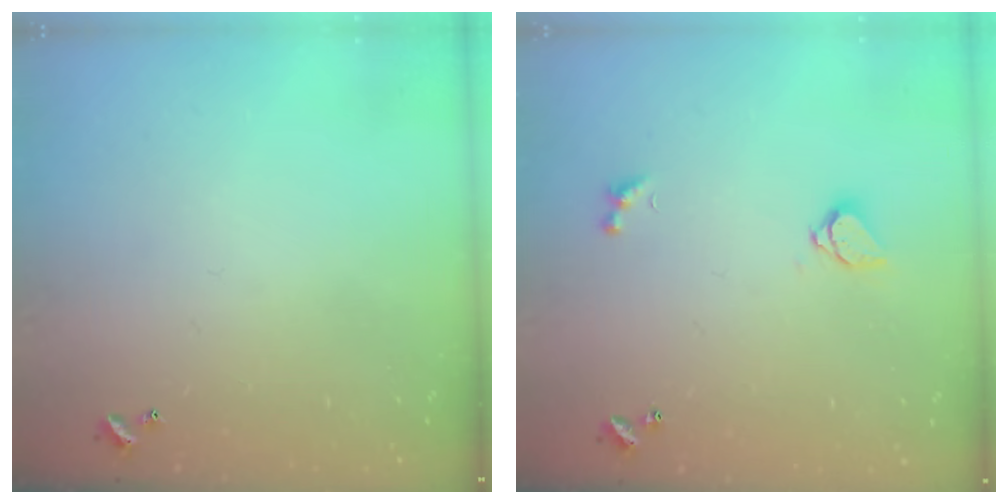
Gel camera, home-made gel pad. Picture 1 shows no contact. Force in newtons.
{"total": 1.5, "press": 1.4, "slide": 0.4}